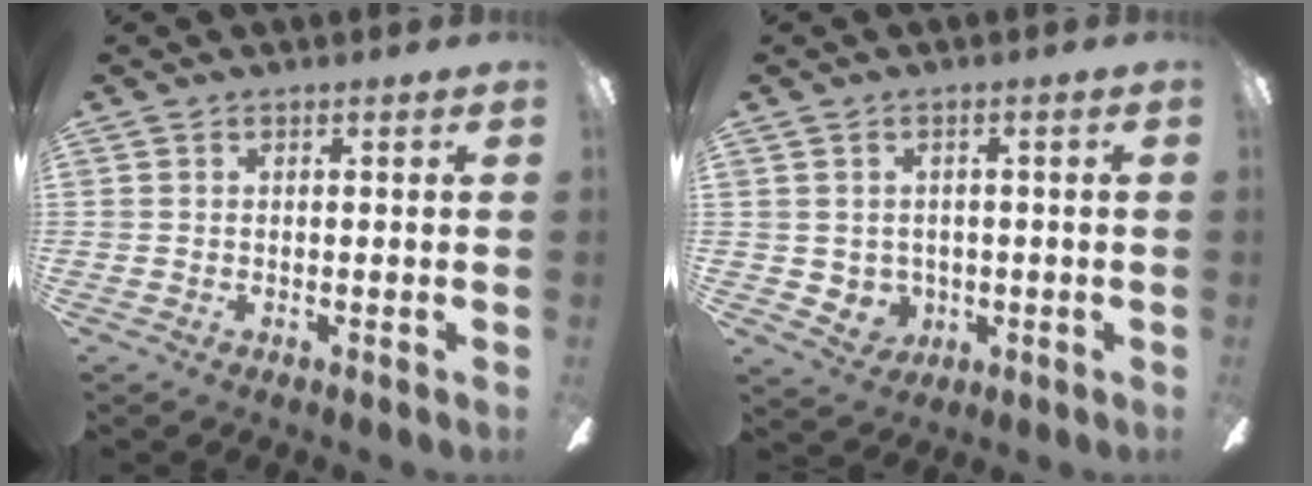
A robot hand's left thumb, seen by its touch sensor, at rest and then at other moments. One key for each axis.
{"total": 3.8, "fx": 1.1, "fy": 3.6, "fz": 0.5, "tx": -0.015, "ty": -0.004, "tz": 0.021}